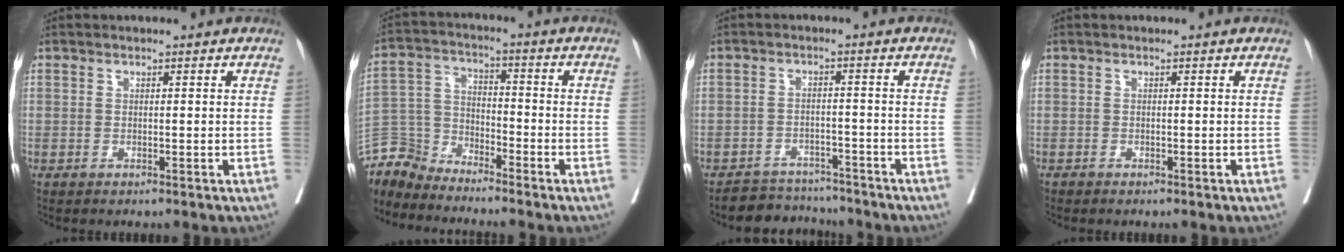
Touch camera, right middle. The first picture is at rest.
{"total": 6.7, "force": [-6.6, 1.0, -1.0], "torque": [0.022, 0.015, -0.135]}
{"total": 5.1, "force": [-4.8, 1.5, -0.7], "torque": [0.020, 0.013, -0.075]}
{"total": 0.0}